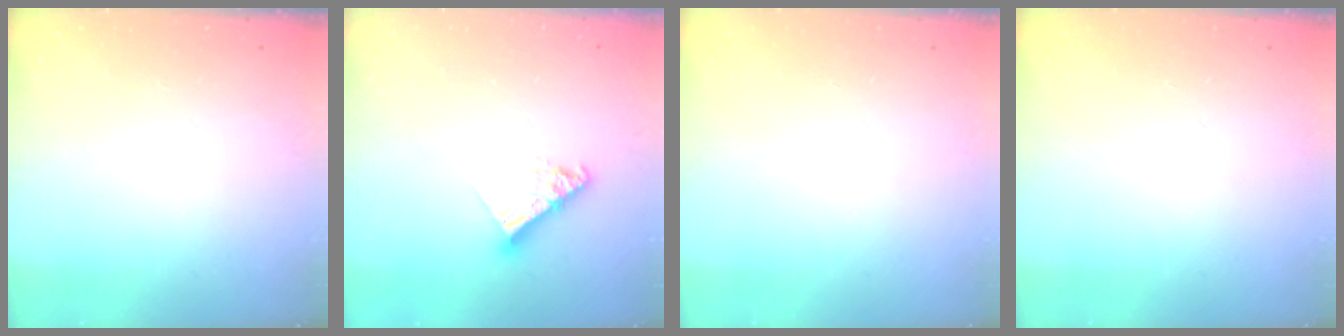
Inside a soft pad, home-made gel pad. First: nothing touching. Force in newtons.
{"total": 9.0, "press": 9.0, "slide": 0.9}
{"total": 0.0}
{"total": 0.0}